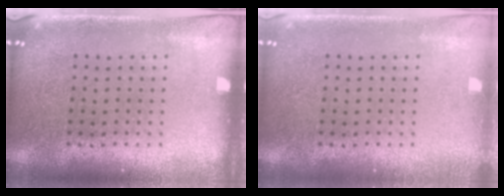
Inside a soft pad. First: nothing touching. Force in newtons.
{"total": 0.6, "press": 0.6, "slide": 0.1}